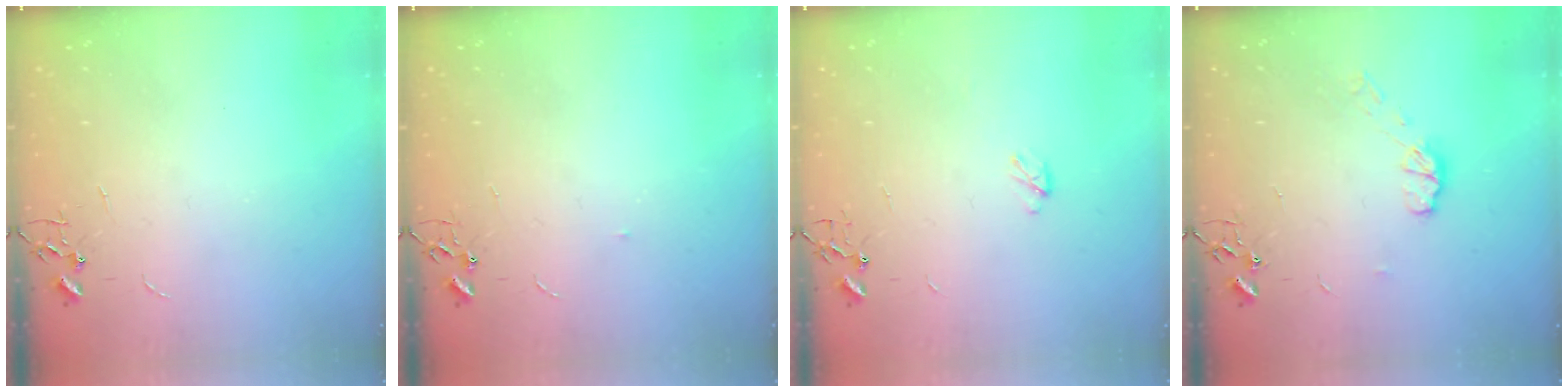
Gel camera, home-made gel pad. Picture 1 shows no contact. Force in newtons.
{"total": 2.7, "press": 2.7, "slide": 0.4}
{"total": 2.9, "press": 2.9, "slide": 0.4}
{"total": 6.3, "press": 6.3, "slide": 0.5}